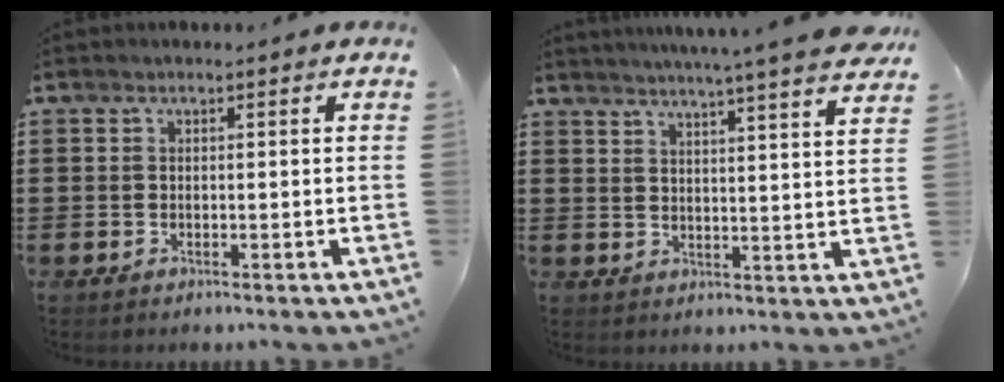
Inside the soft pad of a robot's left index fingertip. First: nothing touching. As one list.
[{"total": 5.2, "force": [4.8, -1.0, 1.8], "torque": [-0.046, -0.029, 0.079]}]